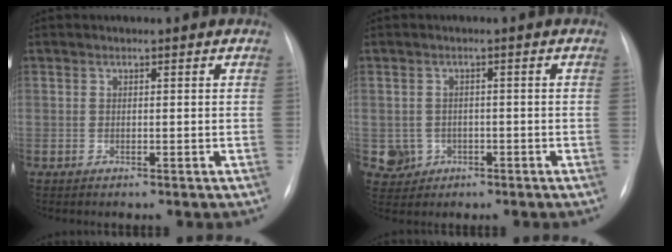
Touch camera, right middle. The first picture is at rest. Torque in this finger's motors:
{"motor_torque": [0.11, -0.17, 0.00, 0.00]}